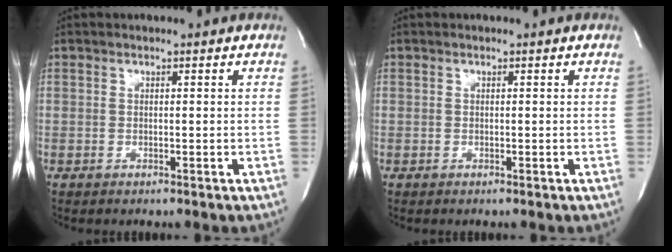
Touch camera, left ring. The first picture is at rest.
{"total": 0.0}